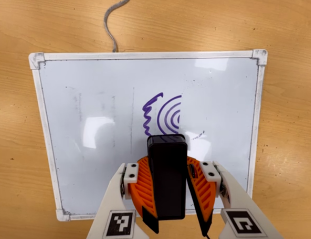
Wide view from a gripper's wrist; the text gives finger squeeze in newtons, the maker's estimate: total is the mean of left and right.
{"total": 12.3, "left": 11.7, "right": 13.0}